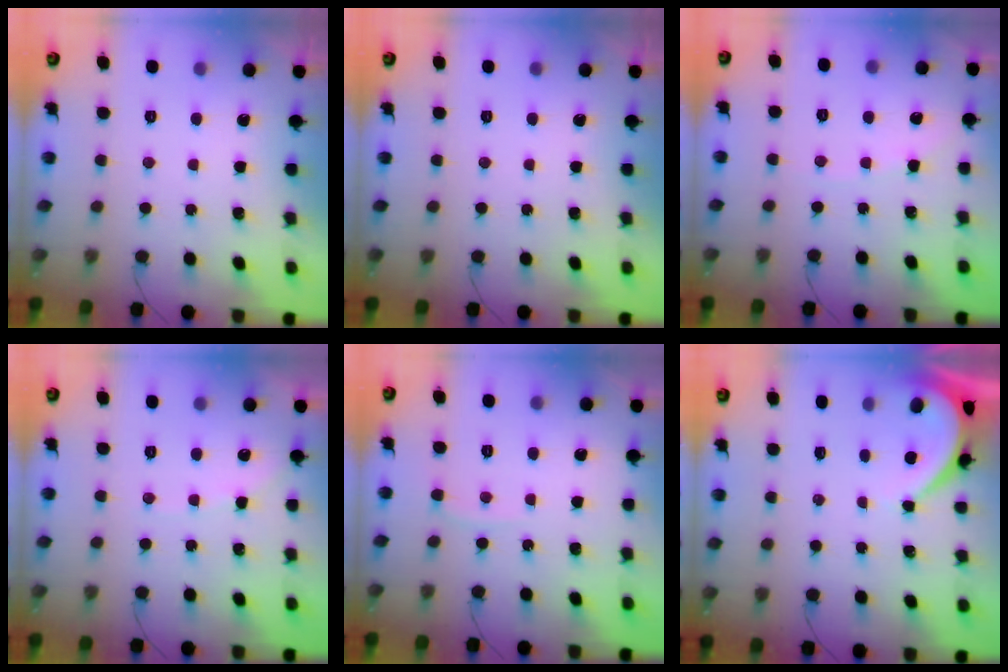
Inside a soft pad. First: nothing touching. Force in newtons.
{"total": 0.0}
{"total": 2.1, "press": 2.1, "slide": 0.3}
{"total": 4.0, "press": 3.9, "slide": 0.6}
{"total": 3.8, "press": 3.7, "slide": 0.6}
{"total": 4.1, "press": 4.0, "slide": 0.4}